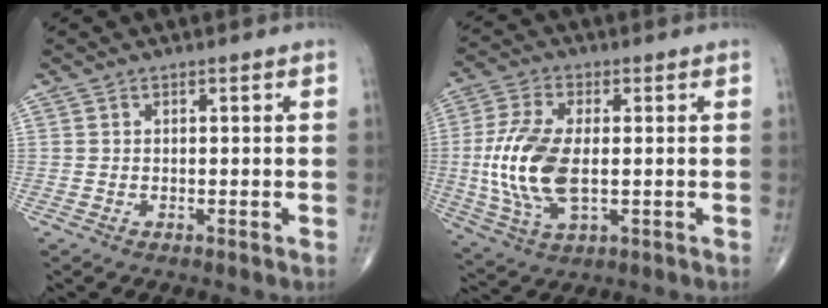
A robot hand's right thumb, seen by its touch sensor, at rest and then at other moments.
{"total": 13.7, "force": [-0.4, 6.8, 11.9], "torque": [-0.260, -0.003, -0.007]}